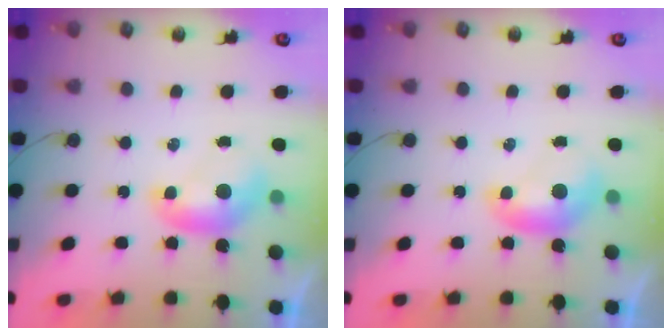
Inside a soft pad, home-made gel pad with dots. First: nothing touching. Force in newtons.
{"total": 0.0}